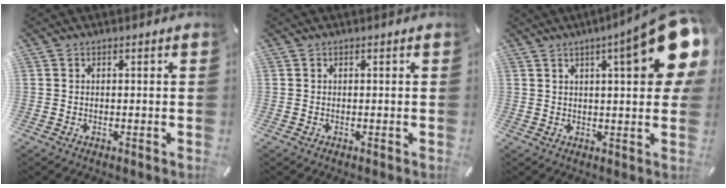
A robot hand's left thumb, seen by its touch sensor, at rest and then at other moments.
{"total": 0.0}
{"total": 18.9, "force": [7.9, 4.5, 16.6], "torque": [-0.222, -0.044, 0.114]}